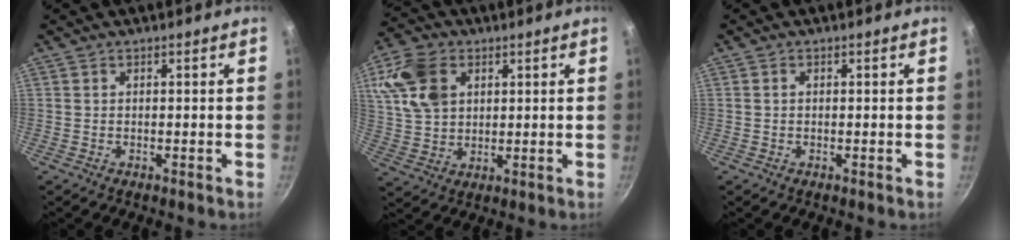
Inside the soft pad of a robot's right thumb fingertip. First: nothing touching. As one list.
[{"total": 11.8, "force": [3.9, 8.5, 7.2], "torque": [-0.119, -0.003, 0.076]}, {"total": 0.6, "force": [0.1, 0.4, 0.3], "torque": [-0.005, 0.004, 0.000]}]